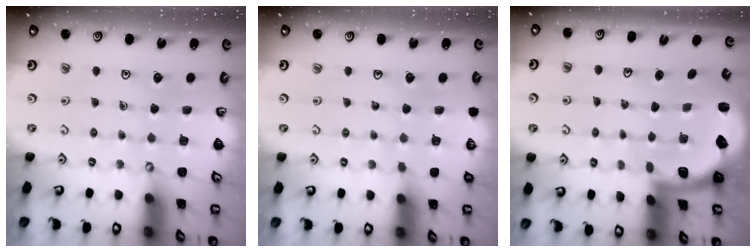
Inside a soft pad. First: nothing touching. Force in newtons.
{"total": 0.0}
{"total": 1.9, "press": 1.8, "slide": 0.5}